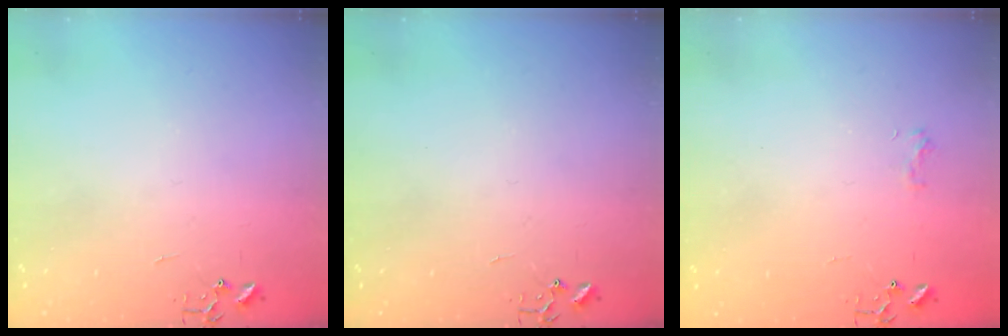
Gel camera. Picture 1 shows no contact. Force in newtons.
{"total": 0.0}
{"total": 5.8, "press": 5.8, "slide": 0.7}